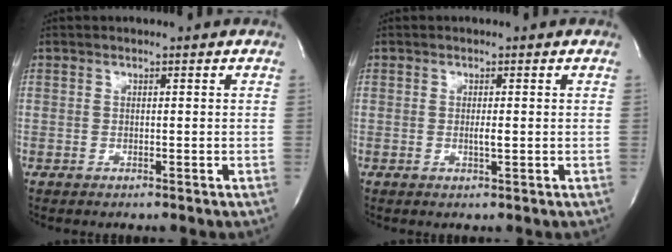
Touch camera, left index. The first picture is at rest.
{"total": 1.2, "force": [-0.2, 0.1, 1.2], "torque": [-0.024, -0.006, -0.005]}